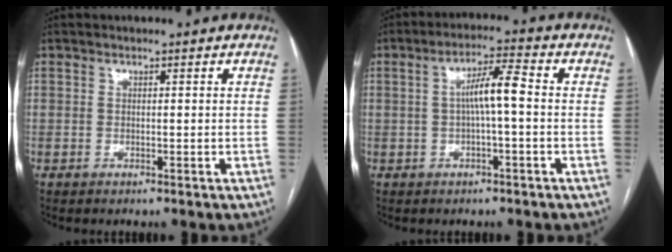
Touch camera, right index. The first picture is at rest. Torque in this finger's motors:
{"motor_torque": [0.50, -0.17, 0.33, 0.08]}